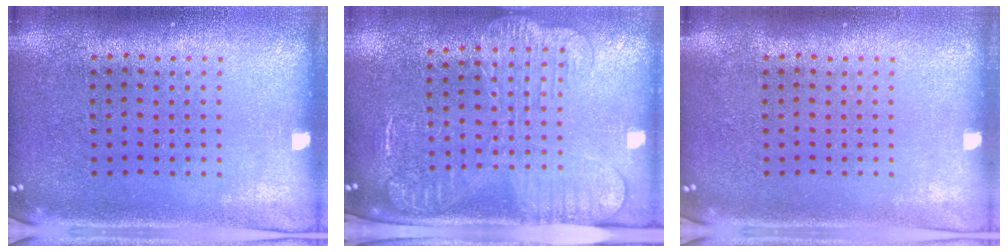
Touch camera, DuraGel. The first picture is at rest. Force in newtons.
{"total": 2.4, "press": 2.0, "slide": 1.4}
{"total": 0.0}